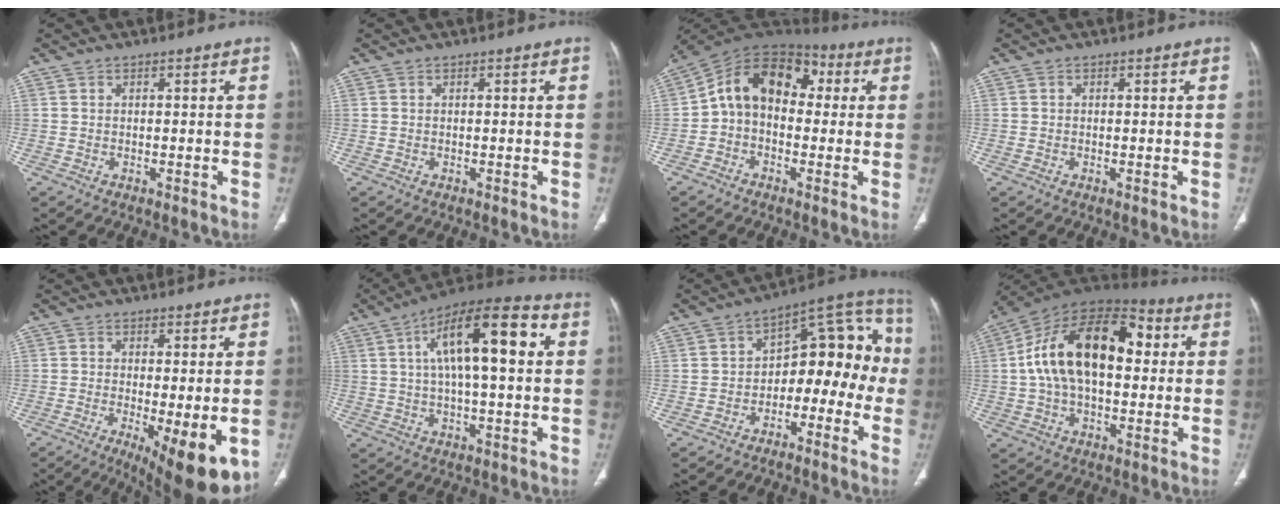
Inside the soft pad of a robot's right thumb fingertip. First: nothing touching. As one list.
[{"total": 0.0}, {"total": 13.9, "force": [1.3, 9.8, 9.8], "torque": [-0.130, 0.049, 0.005]}, {"total": 0.5, "force": [-0.1, 0.2, 0.4], "torque": [-0.010, -0.002, -0.002]}, {"total": 12.2, "force": [-3.7, 3.6, 11.1], "torque": [-0.153, -0.023, -0.046]}, {"total": 17.7, "force": [4.1, 6.0, 16.2], "torque": [-0.253, 0.023, 0.058]}, {"total": 16.1, "force": [-3.8, 9.8, 12.1], "torque": [-0.108, 0.087, -0.059]}, {"total": 22.1, "force": [3.0, 12.9, 17.7], "torque": [-0.292, 0.036, 0.040]}]